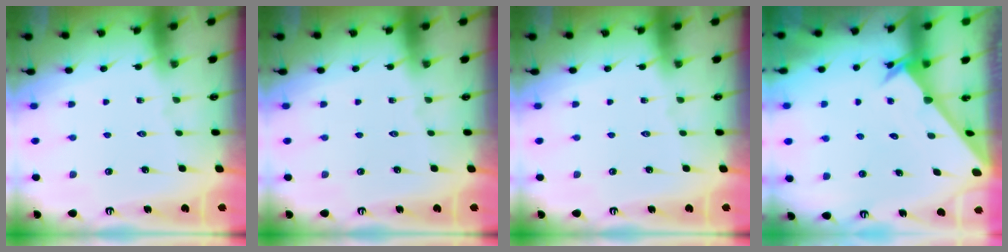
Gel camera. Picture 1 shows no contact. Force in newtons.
{"total": 0.0}
{"total": 0.0}
{"total": 2.2, "press": 2.2, "slide": 0.2}